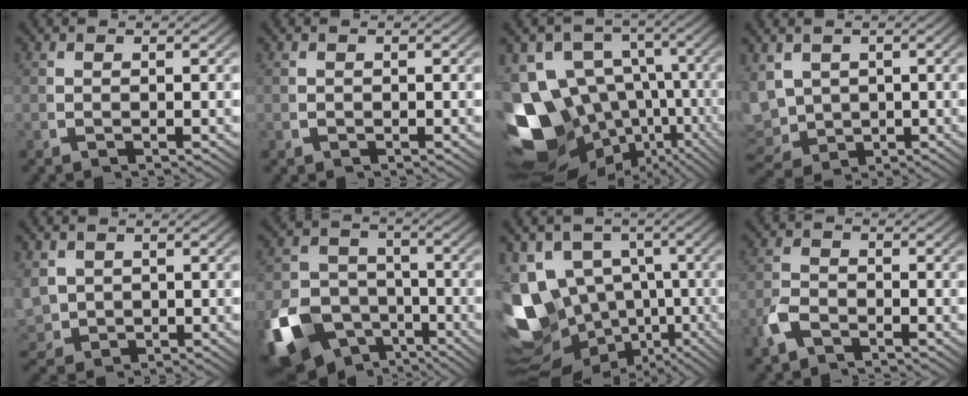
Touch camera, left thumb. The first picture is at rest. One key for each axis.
{"total": 0.0}
{"total": 19.3, "fx": -5.9, "fy": 14.5, "fz": 11.3, "tx": -0.228, "ty": -0.096, "tz": -0.069}
{"total": 8.3, "fx": -1.1, "fy": 6.9, "fz": 4.6, "tx": -0.133, "ty": -0.060, "tz": 0.013}
{"total": 4.8, "fx": 0.3, "fy": 4.2, "fz": 2.2, "tx": -0.080, "ty": -0.034, "tz": 0.028}
{"total": 14.4, "fx": -6.0, "fy": 10.9, "fz": 7.1, "tx": -0.144, "ty": -0.083, "tz": -0.075}
{"total": 20.6, "fx": -5.1, "fy": 16.7, "fz": 11.0, "tx": -0.267, "ty": -0.109, "tz": -0.053}
{"total": 2.3, "fx": -1.7, "fy": 1.2, "fz": 0.9, "tx": -0.024, "ty": -0.008, "tz": -0.030}